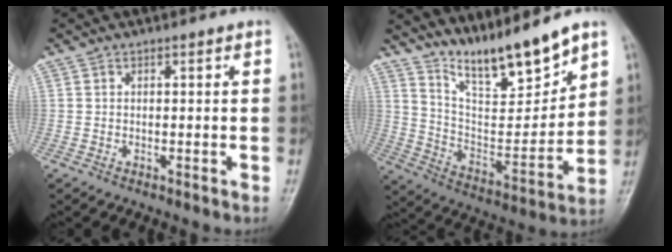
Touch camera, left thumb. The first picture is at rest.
{"total": 14.6, "force": [12.0, 2.7, 7.9], "torque": [-0.101, -0.079, 0.224]}